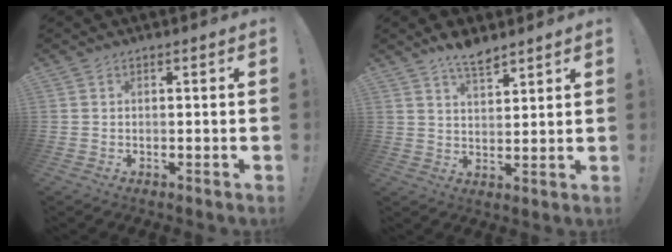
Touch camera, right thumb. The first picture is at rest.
{"total": 6.5, "force": [5.3, 1.9, 3.2], "torque": [-0.046, -0.037, 0.093]}